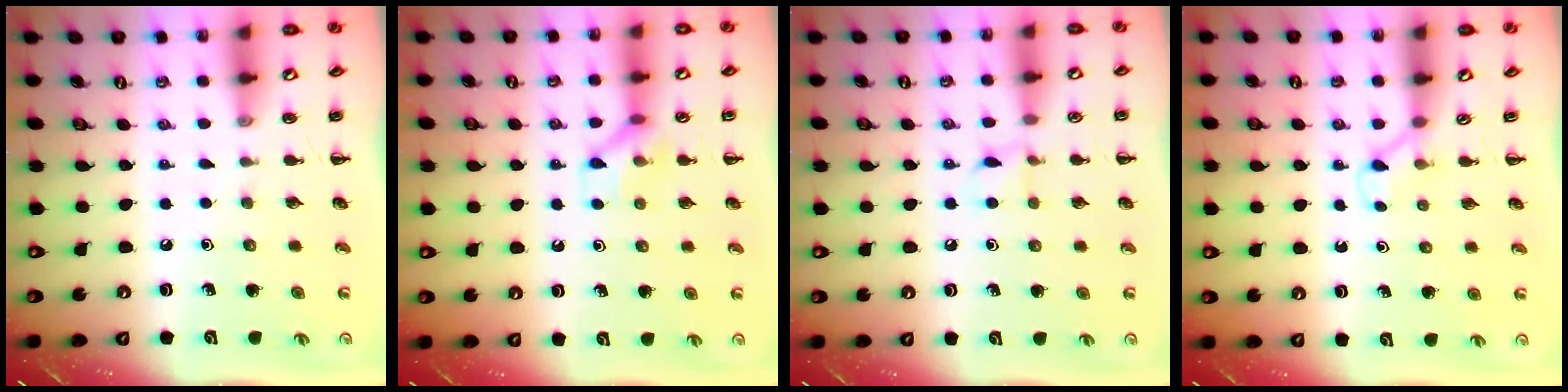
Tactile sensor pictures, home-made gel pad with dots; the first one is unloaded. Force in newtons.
{"total": 8.7, "press": 8.7, "slide": 0.6}
{"total": 6.1, "press": 6.0, "slide": 1.4}
{"total": 2.8, "press": 2.6, "slide": 1.0}